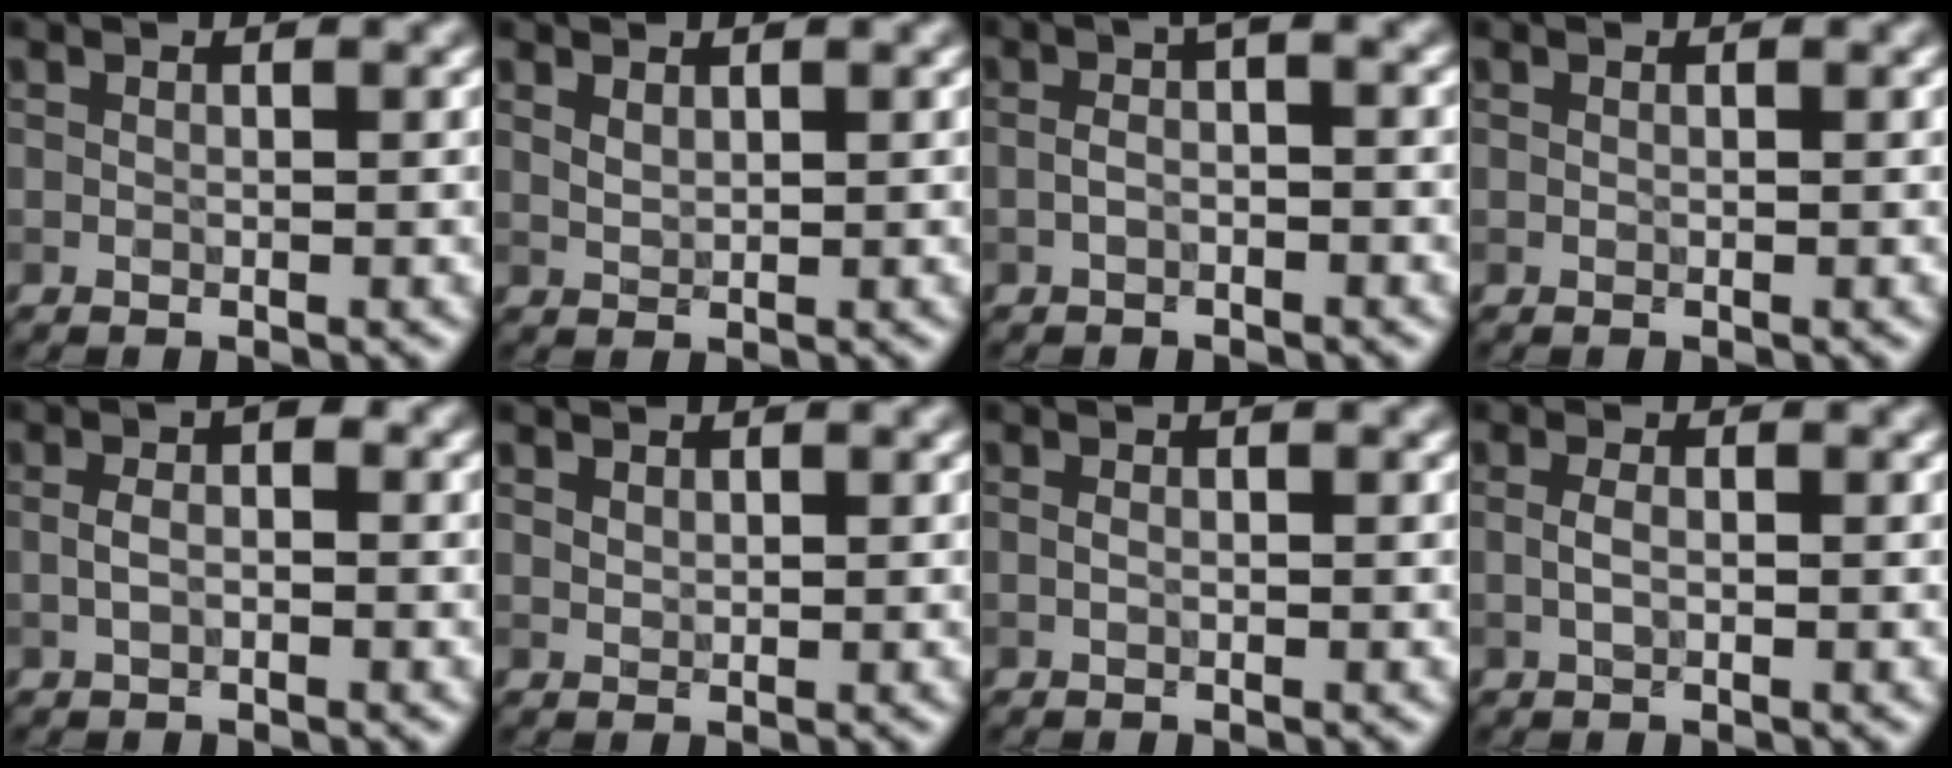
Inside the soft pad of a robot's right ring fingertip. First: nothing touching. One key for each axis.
{"total": 1.0, "fx": 0.7, "fy": 0.4, "fz": 0.5, "tx": -0.017, "ty": 0.000, "tz": 0.017}
{"total": 1.8, "fx": -0.6, "fy": 0.6, "fz": 1.7, "tx": -0.035, "ty": 0.006, "tz": -0.014}
{"total": 0.0}
{"total": 1.9, "fx": -0.3, "fy": 0.9, "fz": 1.6, "tx": -0.033, "ty": 0.006, "tz": -0.009}
{"total": 0.7, "fx": 0.6, "fy": 0.4, "fz": 0.2, "tx": -0.006, "ty": 0.001, "tz": 0.013}
{"total": 0.6, "fx": -0.2, "fy": 0.2, "fz": 0.6, "tx": -0.015, "ty": 0.002, "tz": -0.003}
{"total": 1.3, "fx": -0.2, "fy": 0.5, "fz": 1.1, "tx": -0.027, "ty": 0.000, "tz": -0.008}